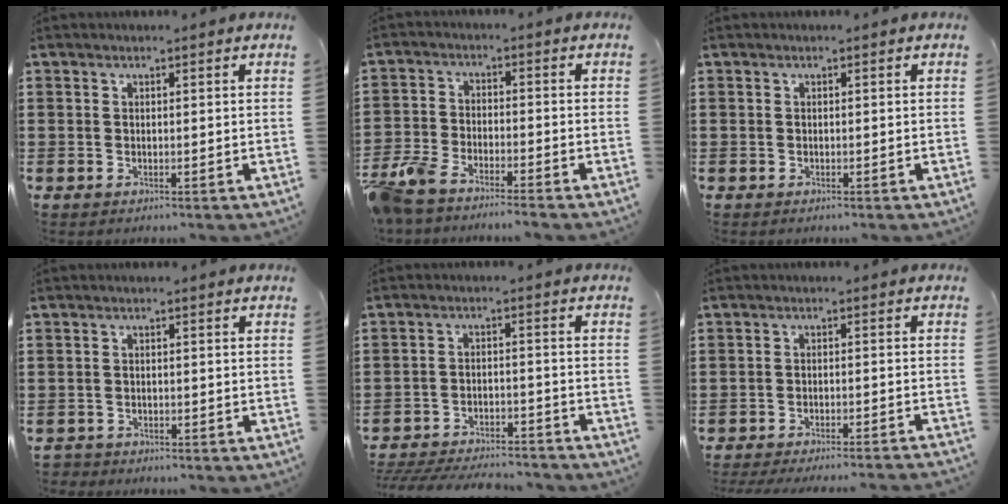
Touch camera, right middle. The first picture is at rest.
{"total": 5.4, "force": [-5.1, 0.8, 1.7], "torque": [-0.070, -0.013, -0.110]}
{"total": 0.0}
{"total": 1.5, "force": [-1.5, 0.3, -0.2], "torque": [-0.003, 0.001, -0.034]}
{"total": 5.3, "force": [-5.2, 0.5, 0.9], "torque": [-0.025, 0.003, -0.109]}
{"total": 3.1, "force": [-3.0, -0.3, 0.6], "torque": [-0.011, -0.002, -0.061]}